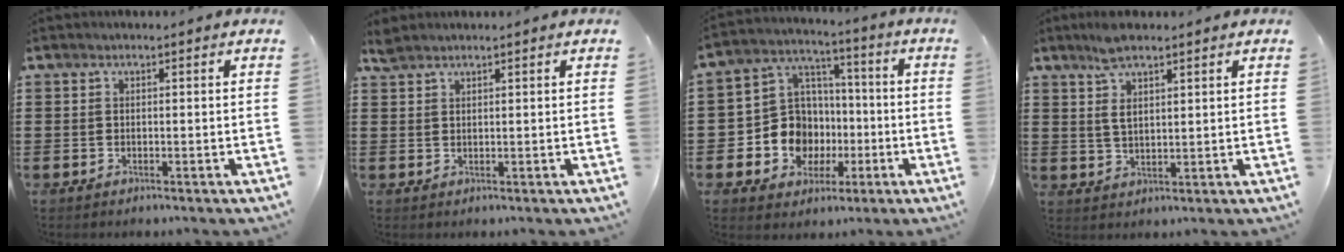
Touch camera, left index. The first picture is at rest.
{"total": 1.5, "force": [1.4, 0.1, 0.5], "torque": [-0.014, -0.001, 0.027]}
{"total": 10.3, "force": [-2.1, 9.5, 3.4], "torque": [-0.114, 0.011, -0.031]}
{"total": 4.6, "force": [2.7, 1.7, 3.3], "torque": [-0.071, 0.007, 0.047]}